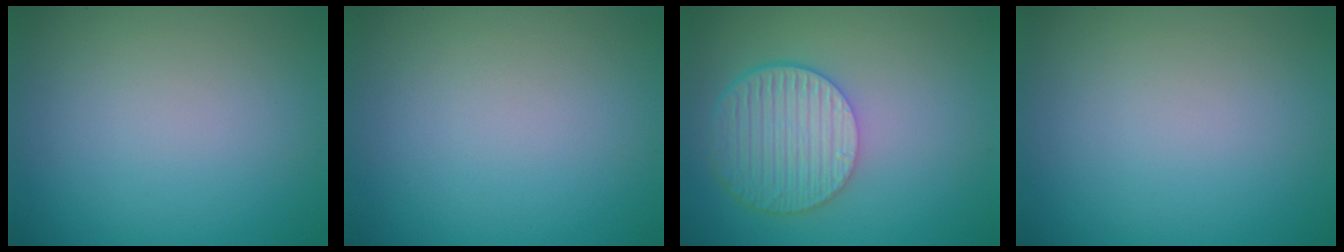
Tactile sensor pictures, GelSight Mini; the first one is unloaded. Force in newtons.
{"total": 0.0}
{"total": 6.1, "press": 4.8, "slide": 3.8}
{"total": 0.0}